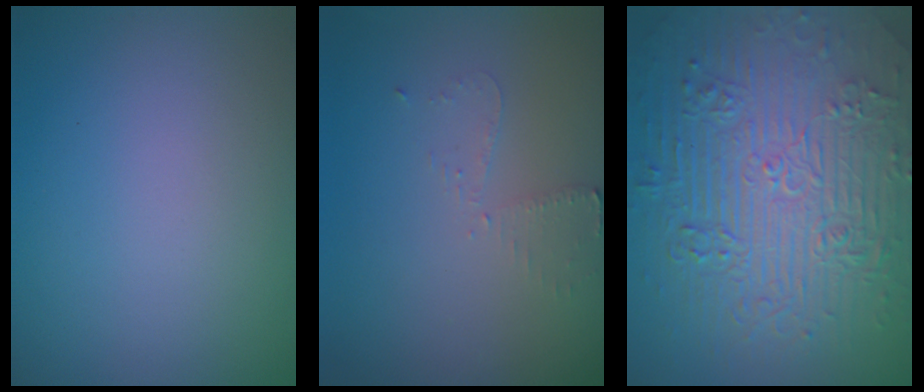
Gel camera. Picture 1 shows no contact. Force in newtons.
{"total": 1.6, "press": 1.5, "slide": 0.2}
{"total": 11.0, "press": 7.4, "slide": 8.2}